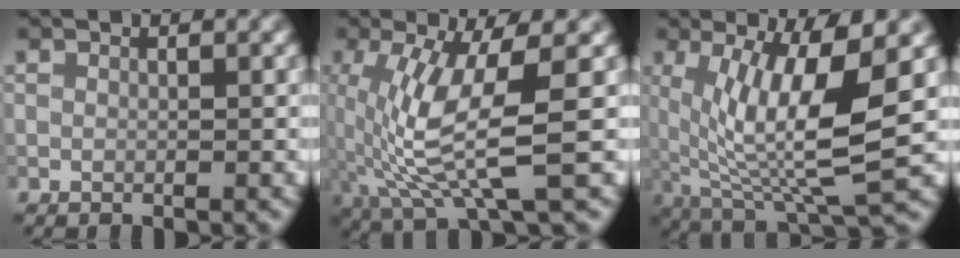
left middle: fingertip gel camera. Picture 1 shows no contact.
{"total": 8.4, "force": [-0.5, 2.0, 8.2], "torque": [-0.180, -0.004, -0.005]}
{"total": 10.8, "force": [1.2, 2.8, 10.3], "torque": [-0.182, -0.011, 0.027]}